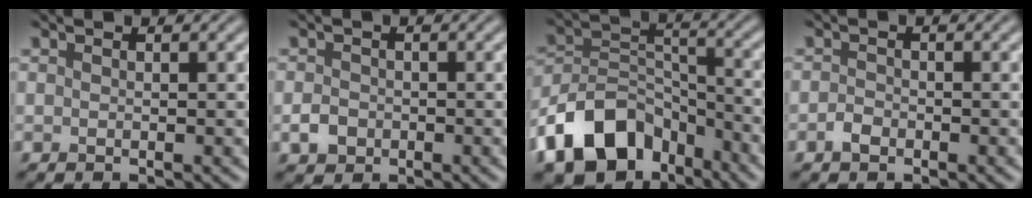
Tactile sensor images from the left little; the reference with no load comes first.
{"total": 1.7, "force": [-0.6, 1.4, 0.7], "torque": [-0.011, 0.000, -0.017]}
{"total": 9.9, "force": [-6.2, 6.0, 4.8], "torque": [-0.083, 0.000, -0.131]}
{"total": 1.2, "force": [-0.7, 0.8, 0.6], "torque": [-0.011, 0.003, -0.016]}